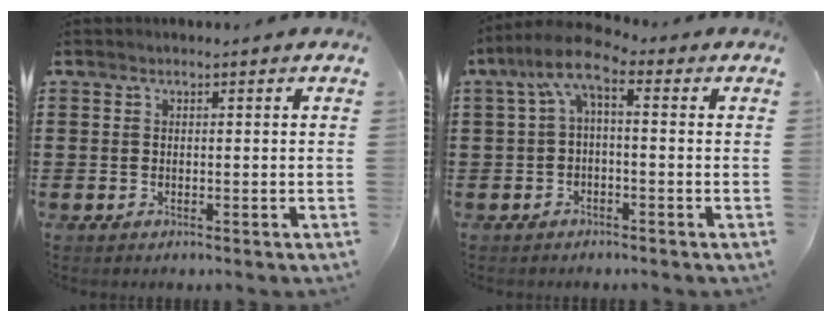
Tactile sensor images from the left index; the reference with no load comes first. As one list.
[{"total": 4.9, "force": [-0.4, 1.6, 4.6], "torque": [-0.107, -0.014, -0.020]}]